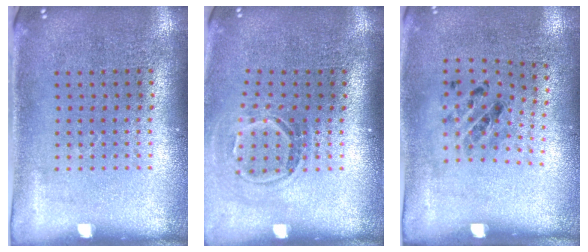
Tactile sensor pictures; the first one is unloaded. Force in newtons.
{"total": 1.7, "press": 1.2, "slide": 1.2}
{"total": 1.2, "press": 0.6, "slide": 1.1}